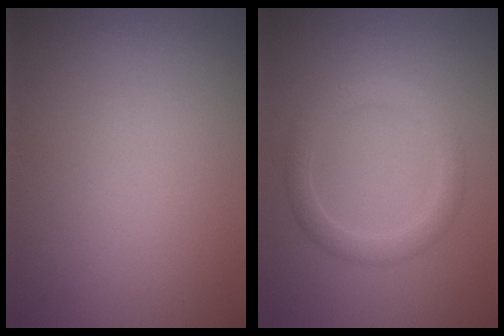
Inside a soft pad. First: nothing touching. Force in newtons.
{"total": 2.4, "press": 2.4, "slide": 0.1}